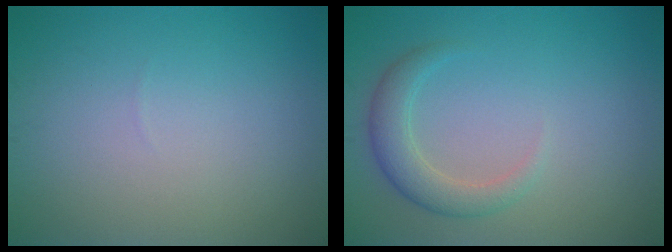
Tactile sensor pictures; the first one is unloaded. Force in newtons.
{"total": 2.8, "press": 2.8, "slide": 0.2}